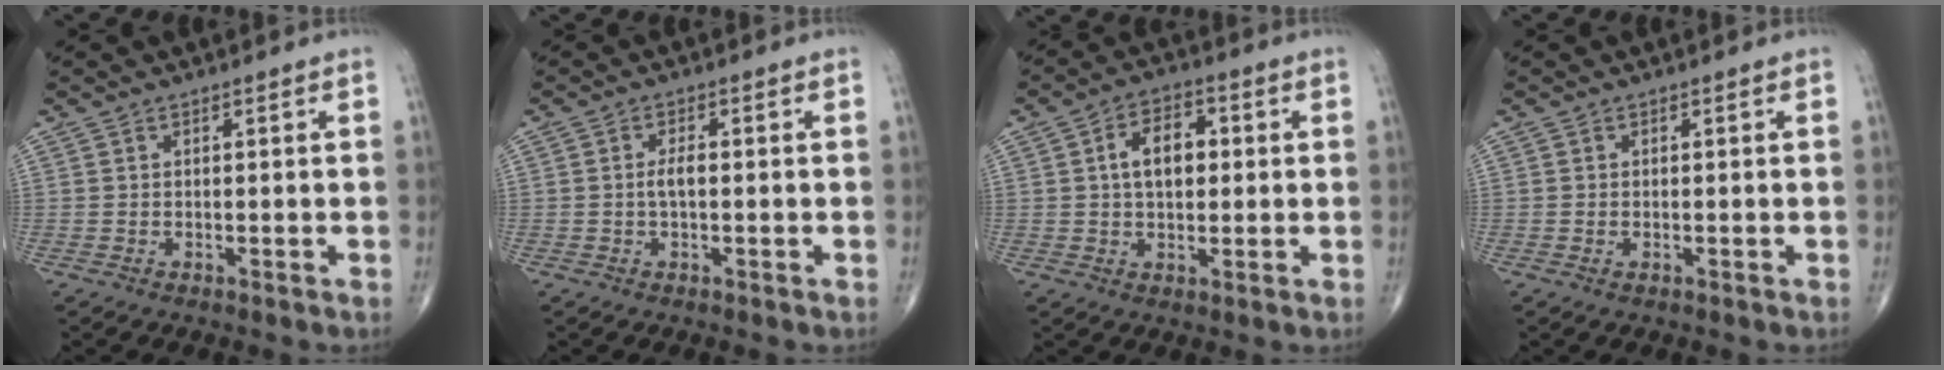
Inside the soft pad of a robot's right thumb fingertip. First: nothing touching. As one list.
[{"total": 2.3, "force": [-0.2, 0.9, 2.1], "torque": [-0.042, 0.006, -0.006]}, {"total": 8.1, "force": [1.1, 5.0, 6.3], "torque": [-0.088, 0.015, 0.013]}, {"total": 0.6, "force": [-0.2, 0.3, 0.5], "torque": [-0.012, 0.003, -0.002]}]